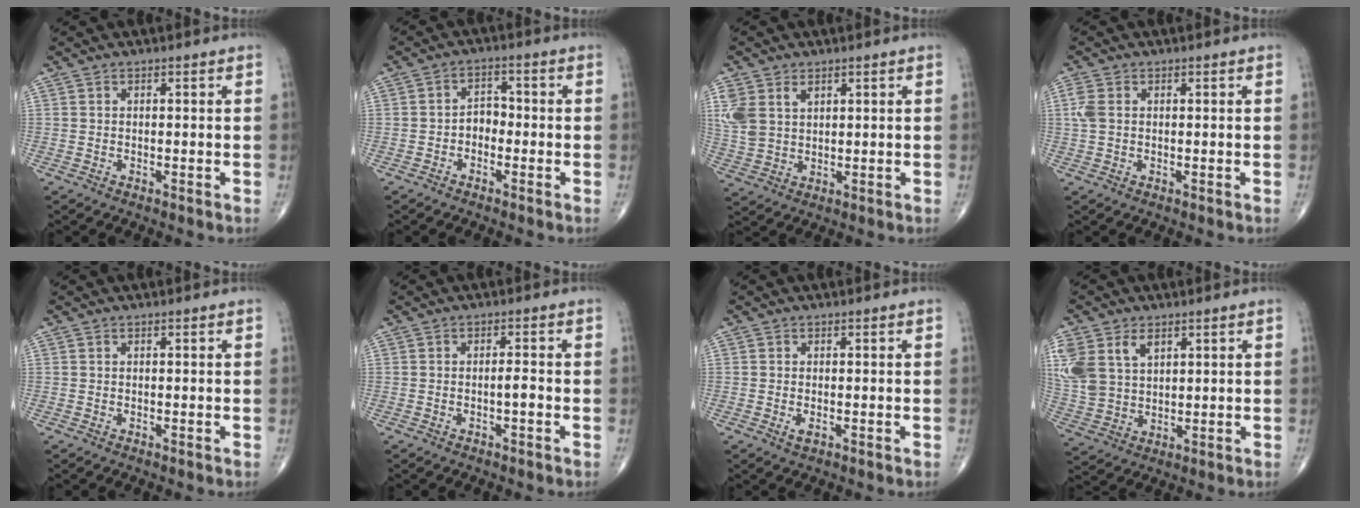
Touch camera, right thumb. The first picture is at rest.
{"total": 3.3, "force": [-1.3, 2.4, 1.9], "torque": [-0.015, 0.020, -0.032]}
{"total": 7.8, "force": [3.1, 5.3, 4.9], "torque": [-0.106, -0.001, 0.073]}
{"total": 4.0, "force": [0.6, 2.7, 2.8], "torque": [-0.082, 0.006, 0.010]}
{"total": 0.0}
{"total": 1.8, "force": [-0.6, 0.4, 1.6], "torque": [-0.022, 0.005, -0.010]}
{"total": 1.3, "force": [-0.4, 0.6, 1.1], "torque": [-0.022, -0.004, -0.007]}
{"total": 13.8, "force": [5.6, 9.4, 8.4], "torque": [-0.197, -0.003, 0.122]}